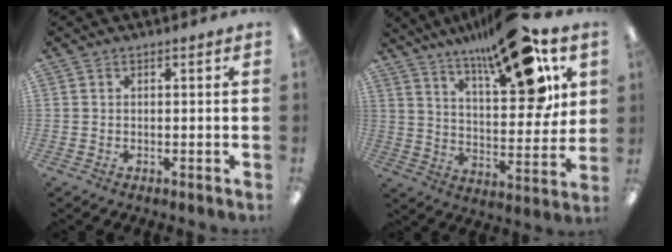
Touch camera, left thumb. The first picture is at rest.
{"total": 20.6, "force": [13.2, 6.7, 14.2], "torque": [-0.209, -0.078, 0.211]}